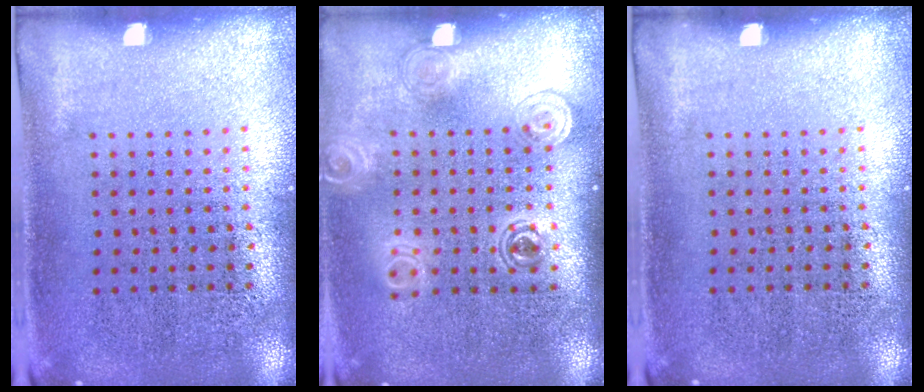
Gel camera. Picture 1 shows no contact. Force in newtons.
{"total": 1.4, "press": 1.2, "slide": 0.8}
{"total": 0.0}